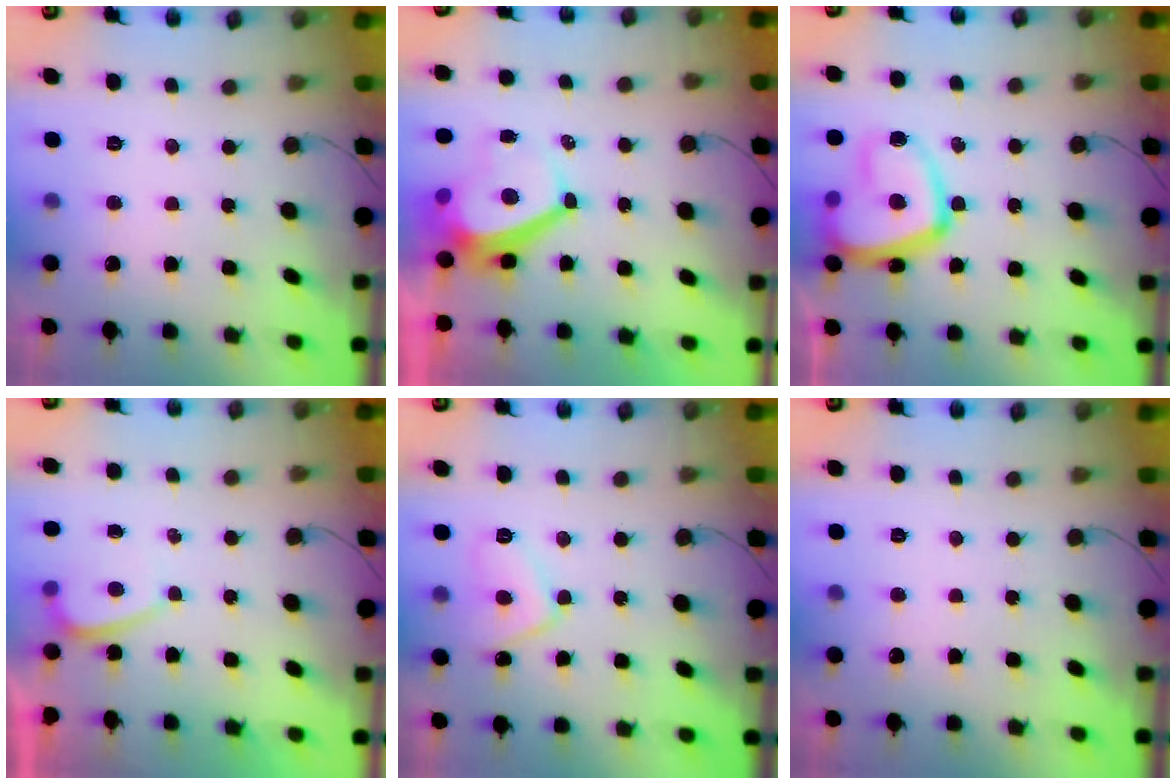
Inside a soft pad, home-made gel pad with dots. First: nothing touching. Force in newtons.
{"total": 6.3, "press": 6.3, "slide": 0.7}
{"total": 16.2, "press": 16.1, "slide": 1.7}
{"total": 1.1, "press": 0.9, "slide": 0.6}
{"total": 8.5, "press": 8.5, "slide": 0.5}
{"total": 0.0}